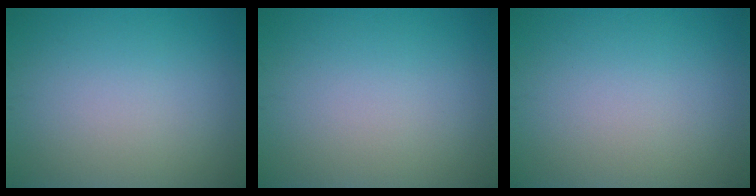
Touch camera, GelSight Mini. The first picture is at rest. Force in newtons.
{"total": 0.0}
{"total": 0.0}